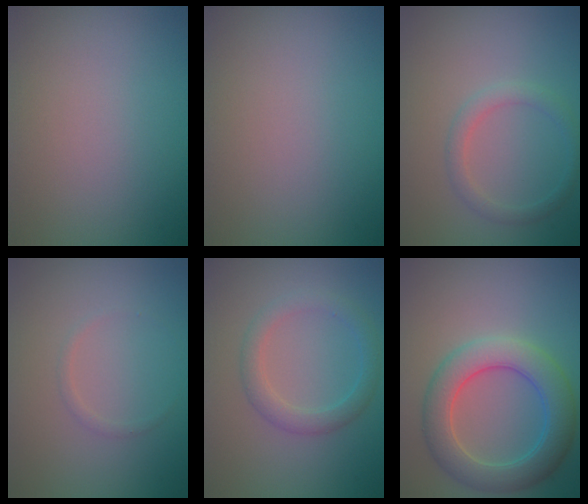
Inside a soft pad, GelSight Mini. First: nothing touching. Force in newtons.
{"total": 0.0}
{"total": 1.9, "press": 1.9, "slide": 0.1}
{"total": 0.6, "press": 0.6, "slide": 0.0}
{"total": 2.4, "press": 2.4, "slide": 0.2}
{"total": 6.0, "press": 6.0, "slide": 0.2}